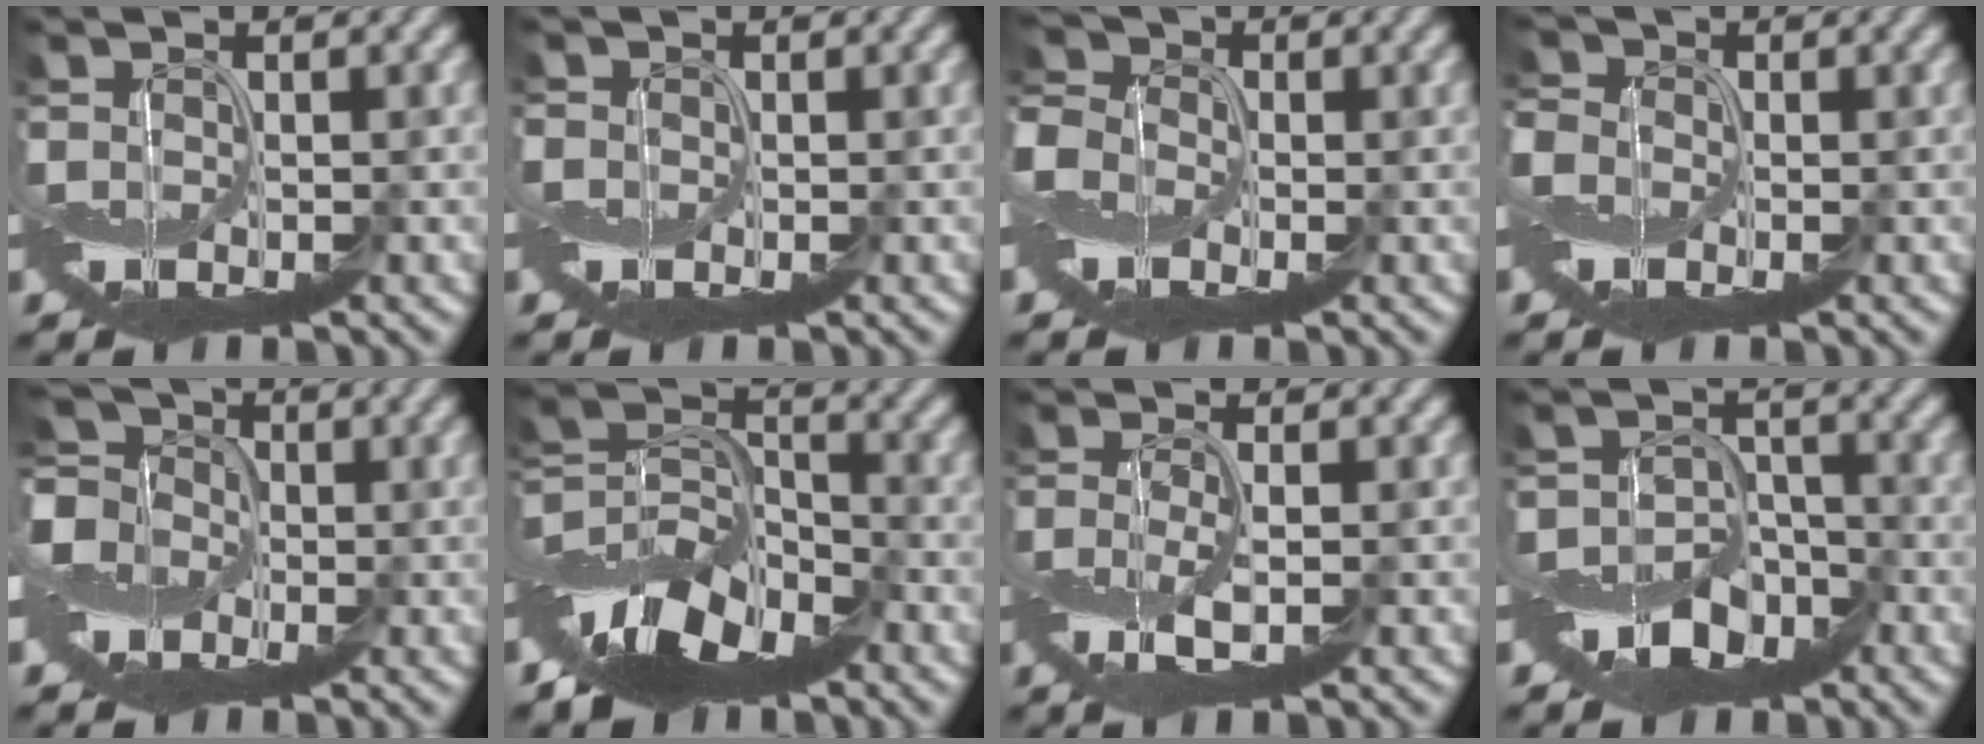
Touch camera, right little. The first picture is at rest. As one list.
[{"total": 1.4, "force": [-0.2, 1.3, 0.4], "torque": [-0.010, -0.001, -0.004]}, {"total": 6.1, "force": [-1.4, 4.8, 3.5], "torque": [-0.098, 0.009, -0.038]}, {"total": 3.8, "force": [-1.1, 3.2, 1.9], "torque": [-0.063, 0.000, -0.025]}, {"total": 7.1, "force": [-1.3, 5.8, 3.9], "torque": [-0.094, 0.008, -0.037]}, {"total": 9.1, "force": [-5.6, 5.0, 5.2], "torque": [-0.089, 0.001, -0.124]}, {"total": 2.5, "force": [-0.9, 0.6, 2.2], "torque": [-0.063, -0.003, -0.021]}, {"total": 4.8, "force": [-3.2, 2.8, 2.3], "torque": [-0.029, 0.004, -0.065]}]